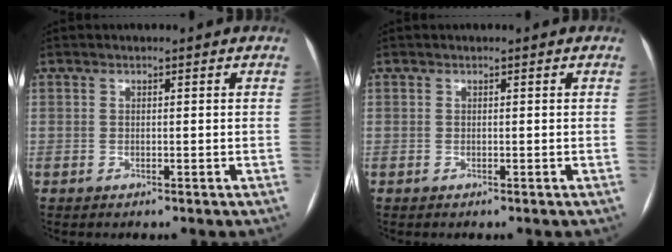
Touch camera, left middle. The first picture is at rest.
{"total": 0.0}